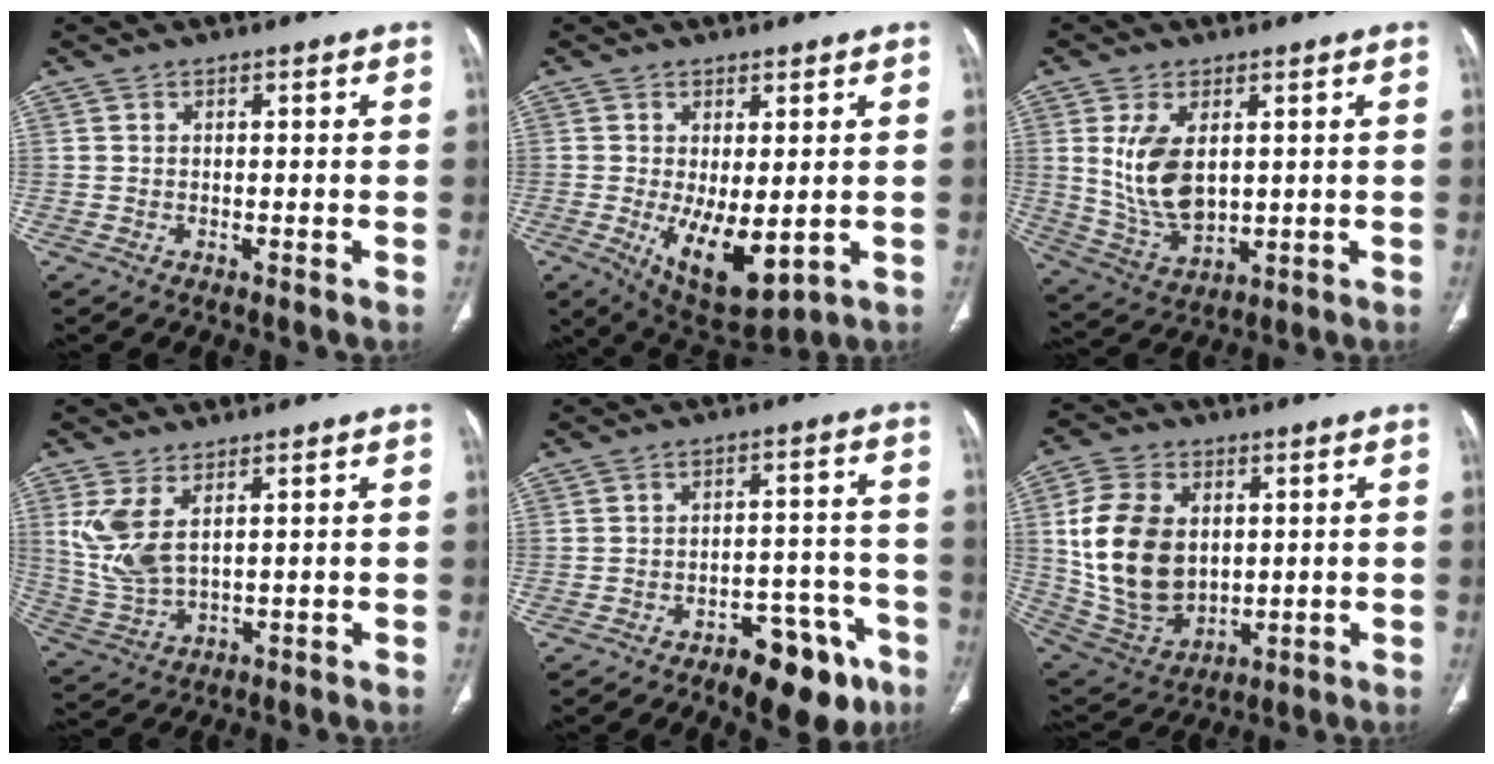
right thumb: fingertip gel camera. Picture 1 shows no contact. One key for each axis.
{"total": 10.8, "fx": -1.8, "fy": 5.0, "fz": 9.4, "tx": -0.141, "ty": -0.026, "tz": -0.007}
{"total": 11.2, "fx": 2.1, "fy": 6.4, "fz": 8.9, "tx": -0.161, "ty": -0.017, "tz": 0.060}
{"total": 8.5, "fx": 3.1, "fy": 4.0, "fz": 6.8, "tx": -0.152, "ty": -0.013, "tz": 0.079}
{"total": 12.8, "fx": -8.0, "fy": 5.9, "fz": 8.0, "tx": -0.072, "ty": 0.057, "tz": -0.108}
{"total": 18.3, "fx": 2.5, "fy": 13.0, "fz": 12.7, "tx": -0.223, "ty": -0.011, "tz": 0.067}